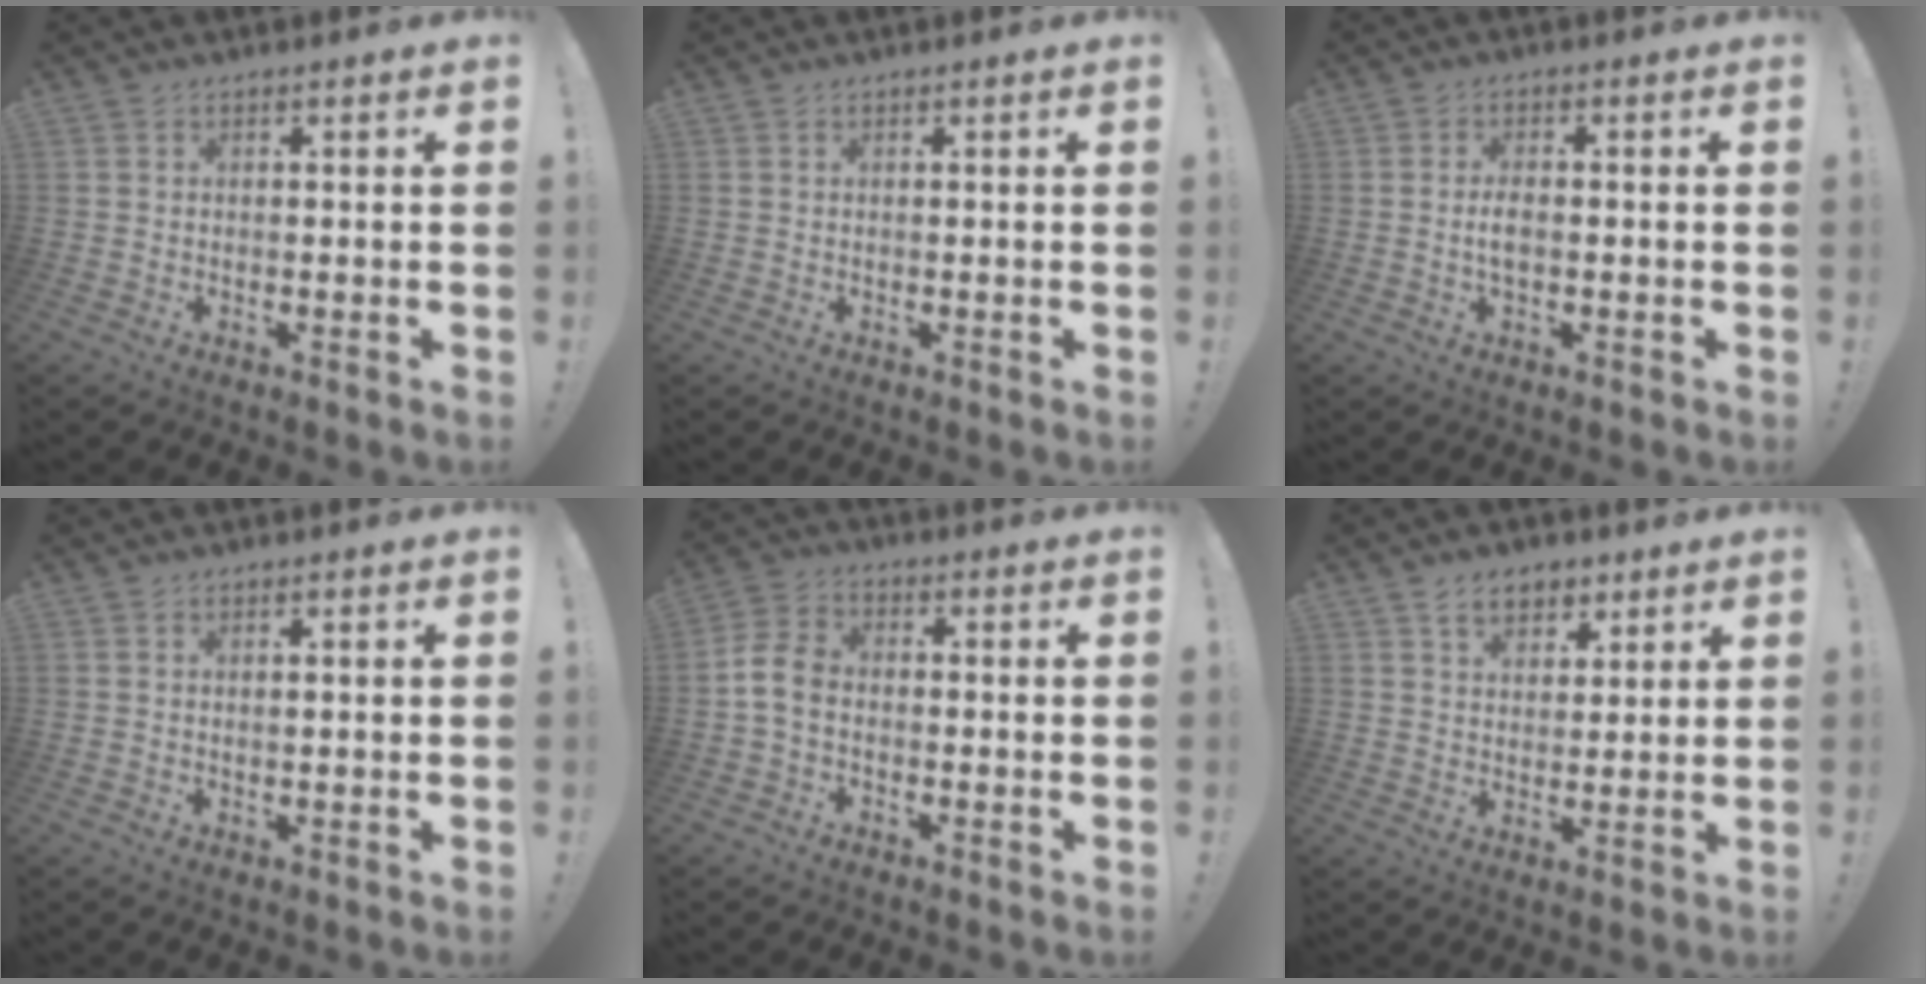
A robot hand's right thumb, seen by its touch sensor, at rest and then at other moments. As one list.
[{"total": 0.0}, {"total": 3.3, "force": [-0.5, 1.5, 2.9], "torque": [-0.061, 0.004, -0.011]}, {"total": 0.5, "force": [0.2, 0.0, 0.5], "torque": [-0.008, -0.001, 0.002]}, {"total": 6.2, "force": [-1.4, 4.3, 4.3], "torque": [-0.098, 0.010, -0.024]}, {"total": 7.2, "force": [4.3, 4.9, 3.2], "torque": [-0.048, -0.013, 0.079]}]